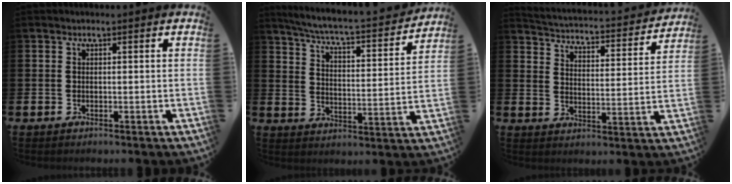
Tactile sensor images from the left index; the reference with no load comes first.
{"total": 5.7, "force": [5.2, 0.3, 2.2], "torque": [-0.066, -0.046, 0.081]}
{"total": 3.8, "force": [3.7, 0.6, 0.7], "torque": [-0.035, -0.039, 0.053]}